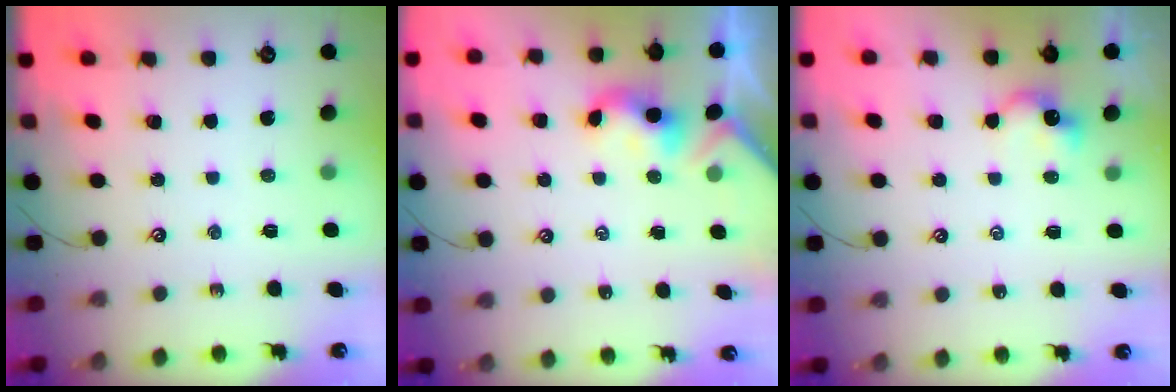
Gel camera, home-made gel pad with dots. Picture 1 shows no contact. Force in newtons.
{"total": 2.4, "press": 2.3, "slide": 0.2}
{"total": 1.1, "press": 1.1, "slide": 0.3}